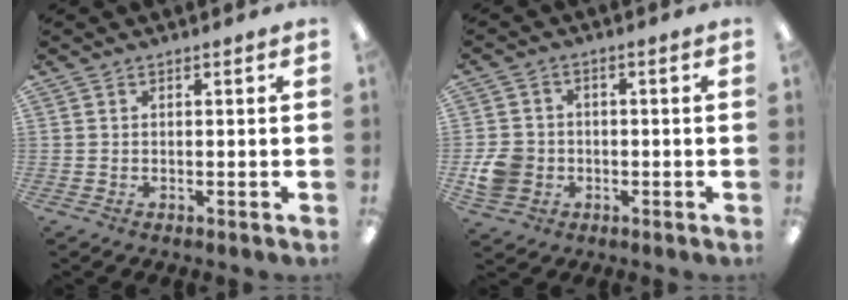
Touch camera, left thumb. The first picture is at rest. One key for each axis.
{"total": 6.8, "fx": -1.9, "fy": 5.9, "fz": 2.9, "tx": -0.060, "ty": 0.012, "tz": -0.031}